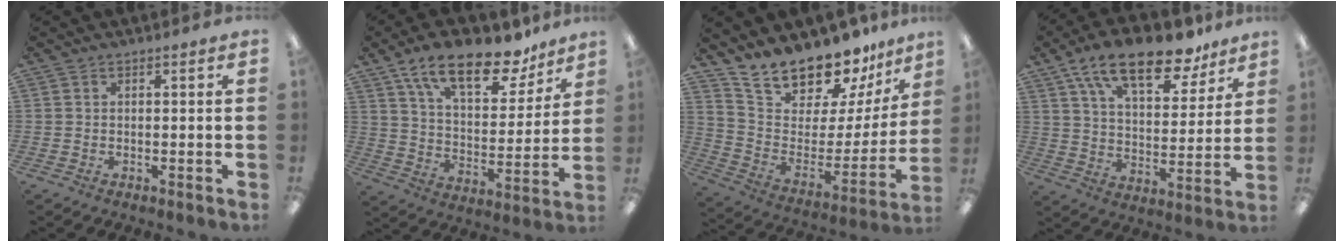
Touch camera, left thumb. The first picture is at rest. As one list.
[{"total": 18.2, "force": [12.8, 7.4, 10.6], "torque": [-0.177, -0.071, 0.218]}, {"total": 16.6, "force": [16.1, 3.6, 1.2], "torque": [-0.046, -0.153, 0.291]}, {"total": 18.0, "force": [12.7, 7.2, 10.6], "torque": [-0.182, -0.060, 0.216]}]